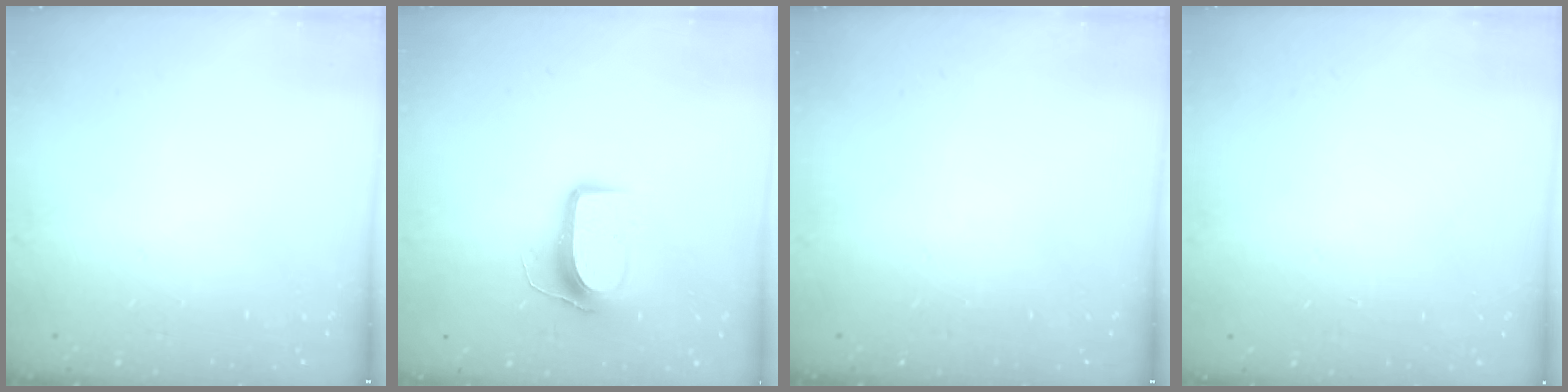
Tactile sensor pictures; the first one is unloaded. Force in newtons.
{"total": 9.2, "press": 9.1, "slide": 0.9}
{"total": 0.0}
{"total": 0.0}